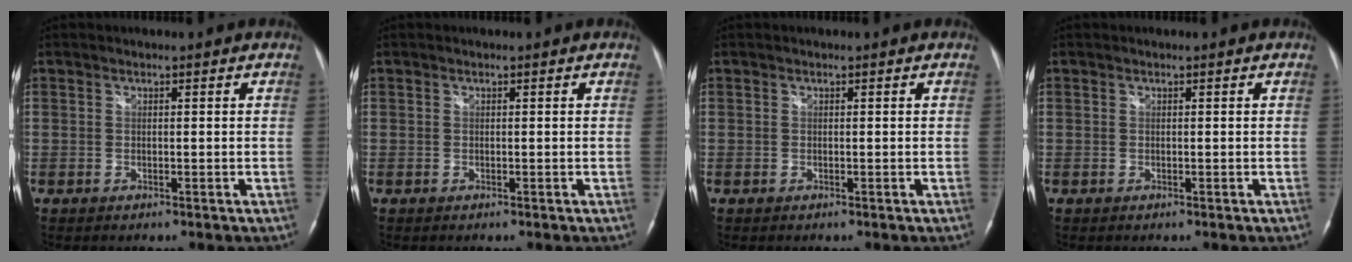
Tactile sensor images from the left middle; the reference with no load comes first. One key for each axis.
{"total": 0.0}
{"total": 0.0}
{"total": 0.0}